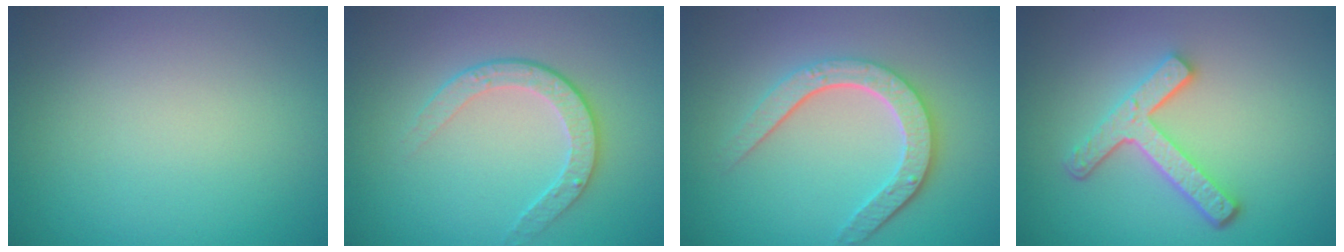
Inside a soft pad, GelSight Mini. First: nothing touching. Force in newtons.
{"total": 2.6, "press": 2.0, "slide": 1.7}
{"total": 4.8, "press": 3.6, "slide": 3.2}
{"total": 4.3, "press": 3.3, "slide": 2.8}